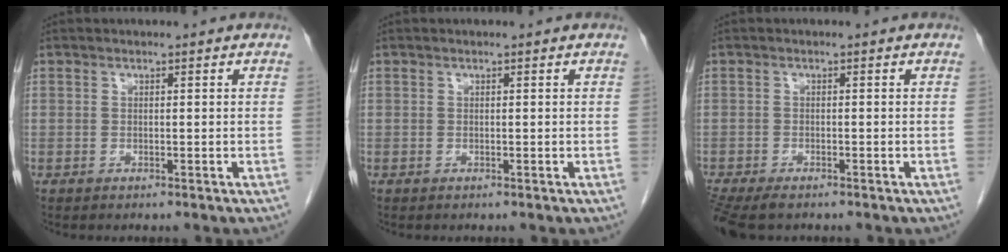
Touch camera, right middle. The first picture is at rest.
{"total": 0.0}
{"total": 6.5, "force": [-5.0, 2.2, 3.5], "torque": [-0.065, -0.014, -0.084]}